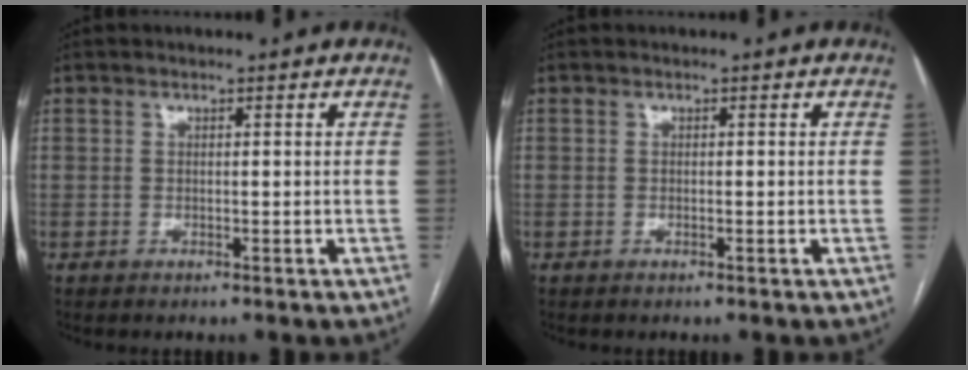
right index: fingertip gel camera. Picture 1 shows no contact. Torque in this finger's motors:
{"motor_torque": [-0.03, 0.02, 0.03, 0.01]}